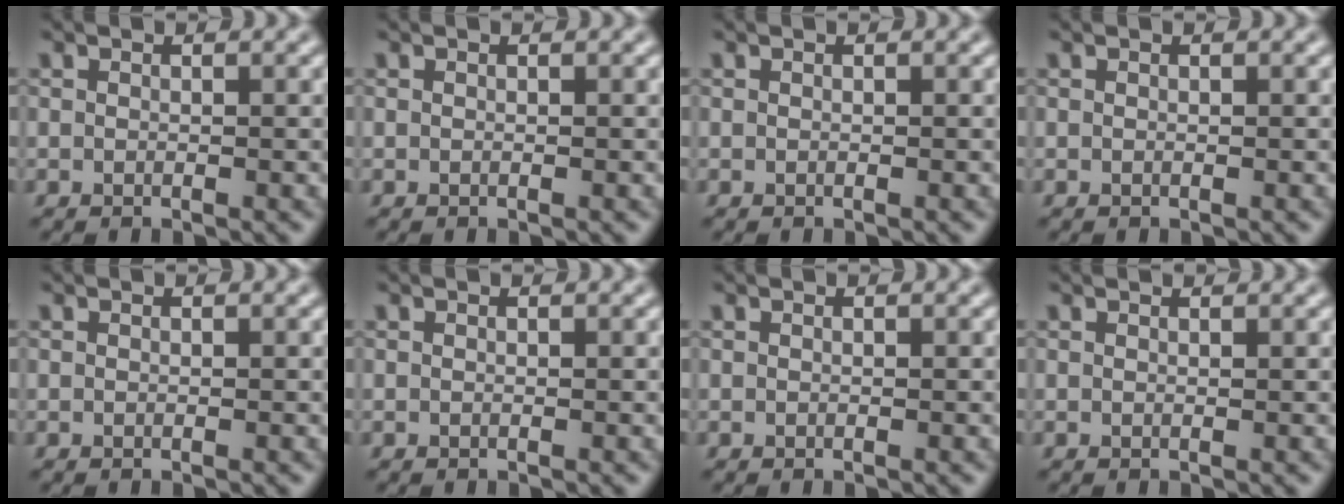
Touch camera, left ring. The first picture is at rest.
{"total": 0.0}
{"total": 0.0}
{"total": 0.0}
{"total": 0.0}
{"total": 0.0}
{"total": 0.0}
{"total": 0.9, "force": [0.9, 0.1, 0.2], "torque": [-0.008, -0.006, 0.006]}